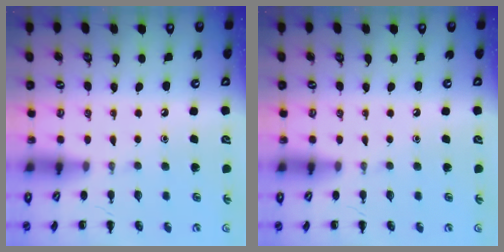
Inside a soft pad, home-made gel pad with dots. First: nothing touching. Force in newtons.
{"total": 0.0}